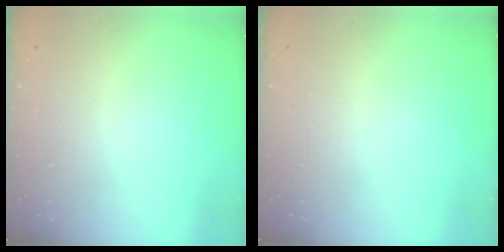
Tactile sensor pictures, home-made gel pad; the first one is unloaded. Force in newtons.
{"total": 0.0}